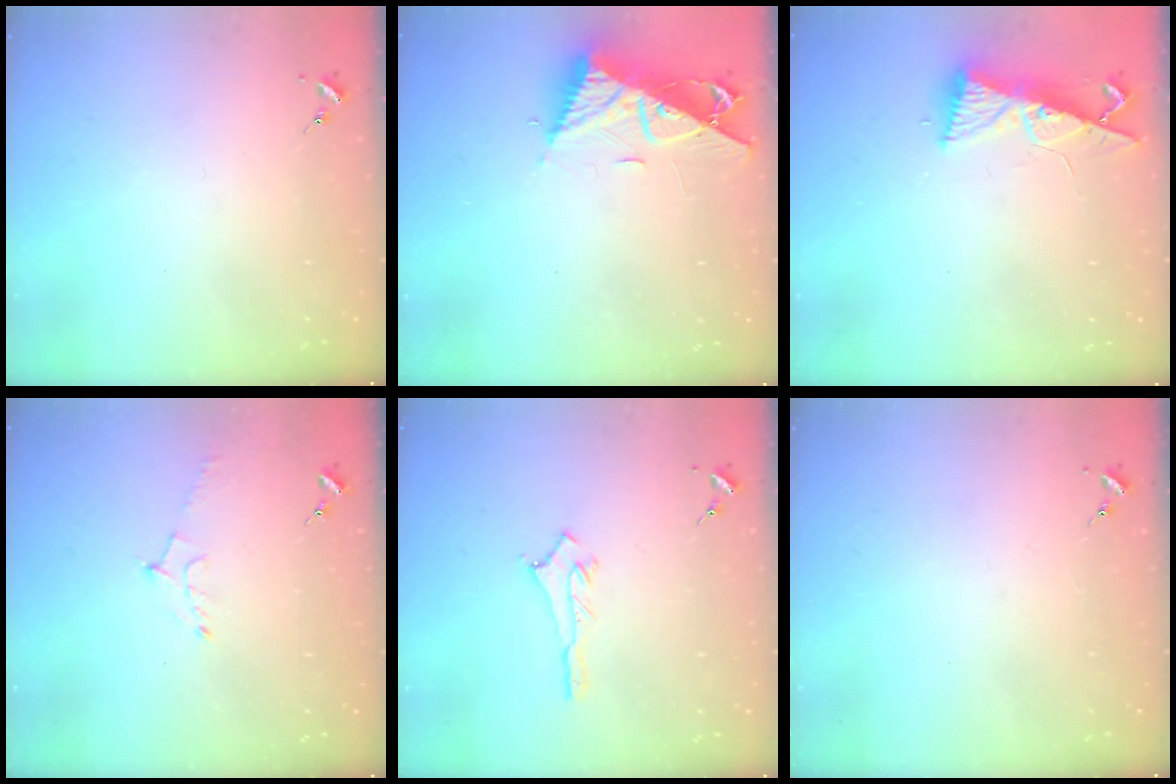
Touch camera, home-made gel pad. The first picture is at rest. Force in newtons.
{"total": 11.7, "press": 11.6, "slide": 0.9}
{"total": 8.5, "press": 8.5, "slide": 1.0}
{"total": 5.6, "press": 5.5, "slide": 1.0}
{"total": 2.9, "press": 2.9, "slide": 0.3}
{"total": 0.0}